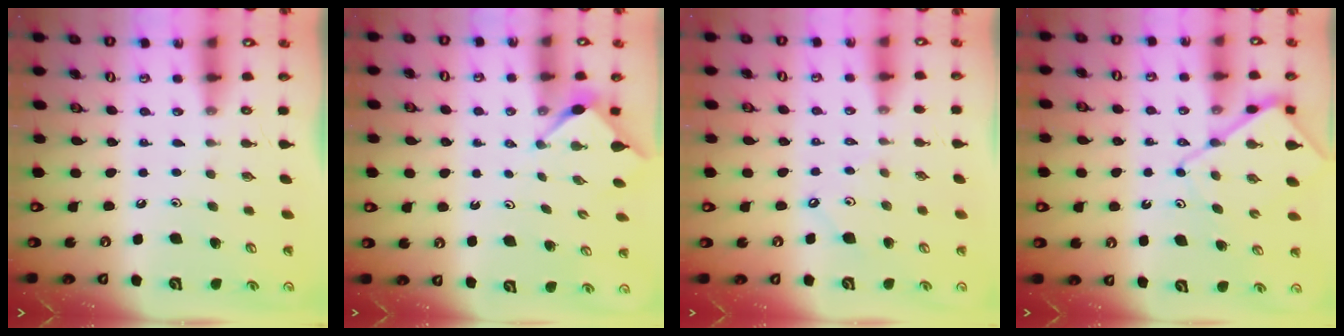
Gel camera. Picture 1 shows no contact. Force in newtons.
{"total": 2.7, "press": 2.7, "slide": 0.3}
{"total": 2.6, "press": 2.6, "slide": 0.2}
{"total": 10.7, "press": 10.6, "slide": 1.2}